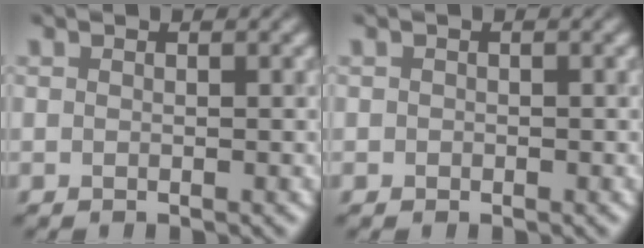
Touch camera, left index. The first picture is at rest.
{"total": 0.6, "force": [-0.2, 0.6, -0.1], "torque": [0.012, -0.003, -0.005]}